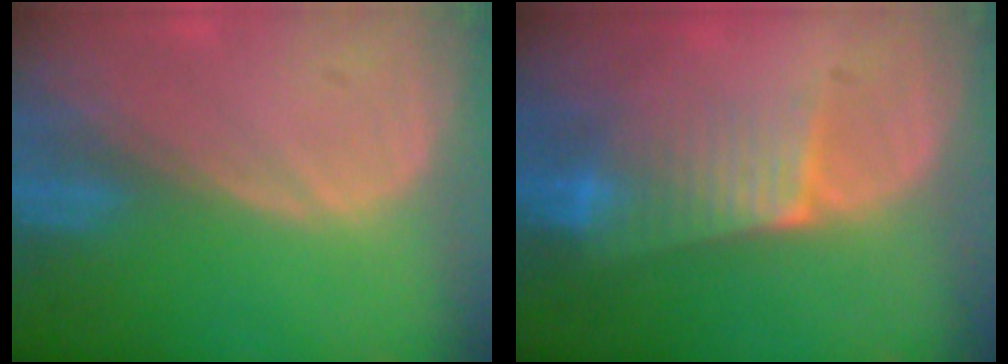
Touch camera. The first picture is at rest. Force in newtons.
{"total": 6.6, "press": 5.9, "slide": 3.0}